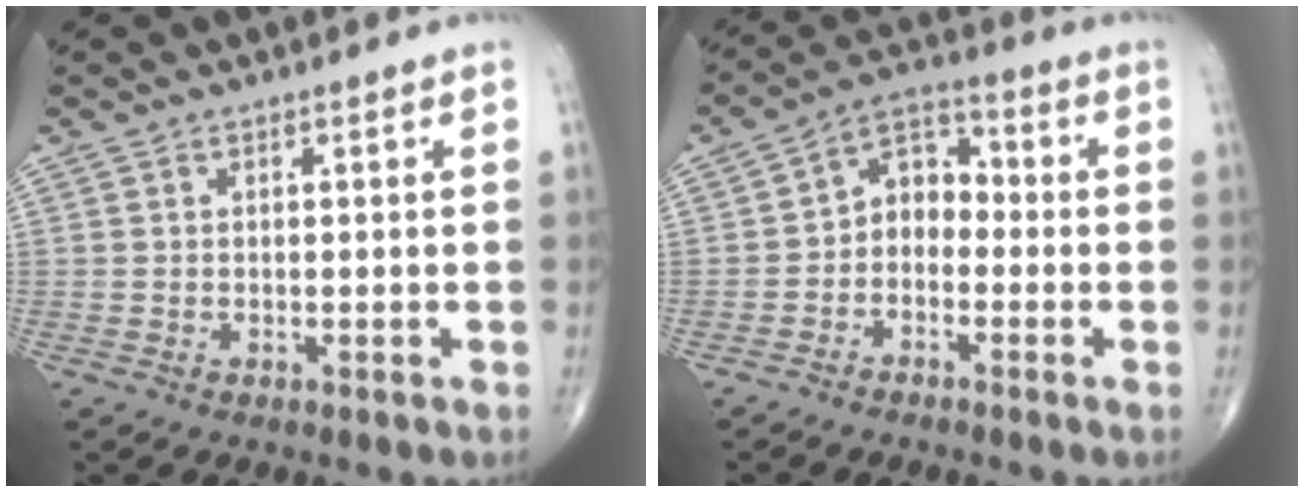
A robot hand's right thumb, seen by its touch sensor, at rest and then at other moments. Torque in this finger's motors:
{"motor_torque": [-0.02, 0.06, 0.55, -0.09, 0.11]}